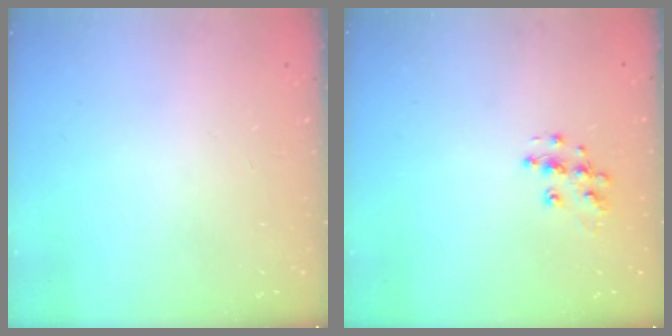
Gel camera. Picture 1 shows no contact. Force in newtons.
{"total": 9.0, "press": 9.0, "slide": 0.6}